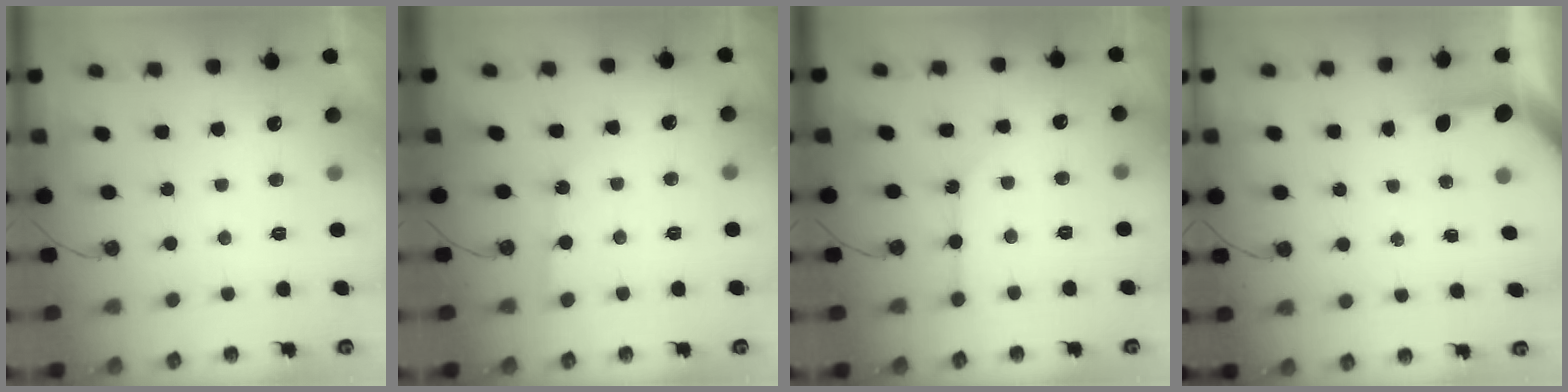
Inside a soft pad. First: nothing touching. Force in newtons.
{"total": 2.7, "press": 2.7, "slide": 0.4}
{"total": 2.7, "press": 2.7, "slide": 0.3}
{"total": 3.4, "press": 3.4, "slide": 0.4}